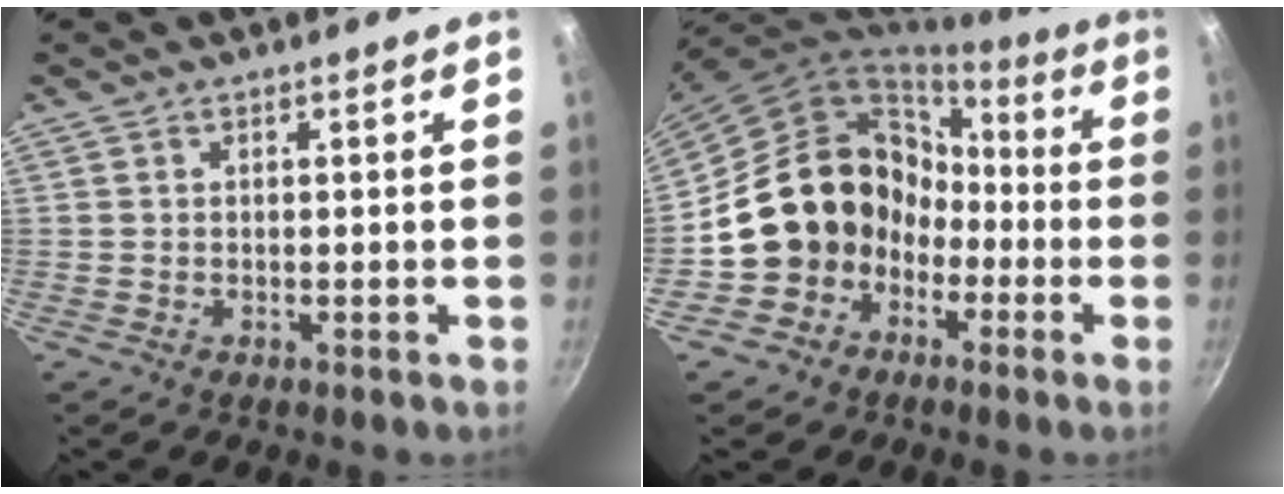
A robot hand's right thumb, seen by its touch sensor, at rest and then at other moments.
{"total": 15.6, "force": [-3.8, 13.8, 6.2], "torque": [-0.049, 0.072, -0.051]}